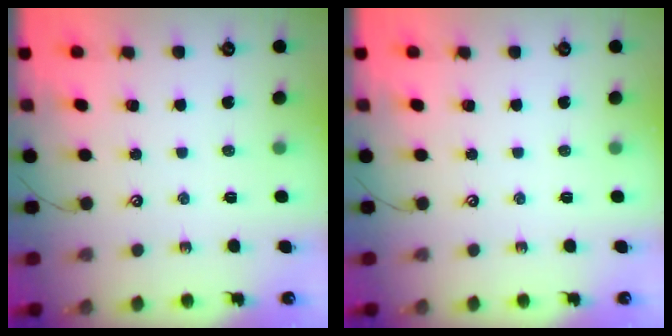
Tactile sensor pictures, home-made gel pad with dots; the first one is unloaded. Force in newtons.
{"total": 0.0}